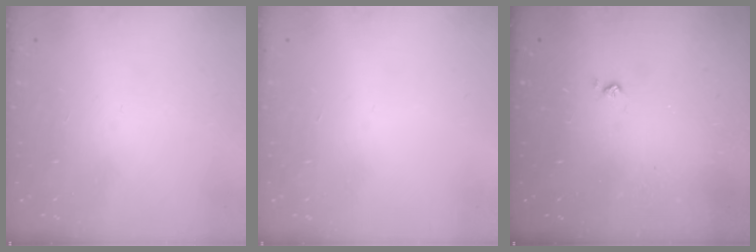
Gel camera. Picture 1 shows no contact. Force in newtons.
{"total": 0.0}
{"total": 2.7, "press": 2.7, "slide": 0.4}